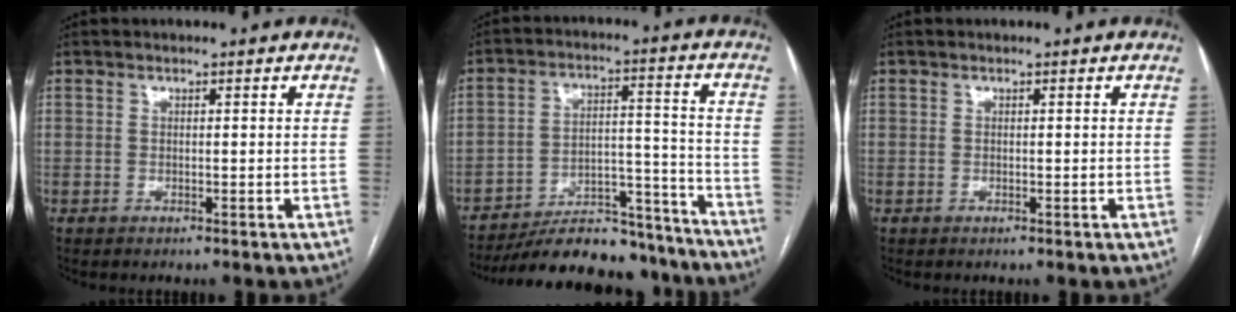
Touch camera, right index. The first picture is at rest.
{"total": 19.2, "force": [-17.7, 5.2, 5.3], "torque": [-0.065, 0.030, -0.256]}
{"total": 0.0}